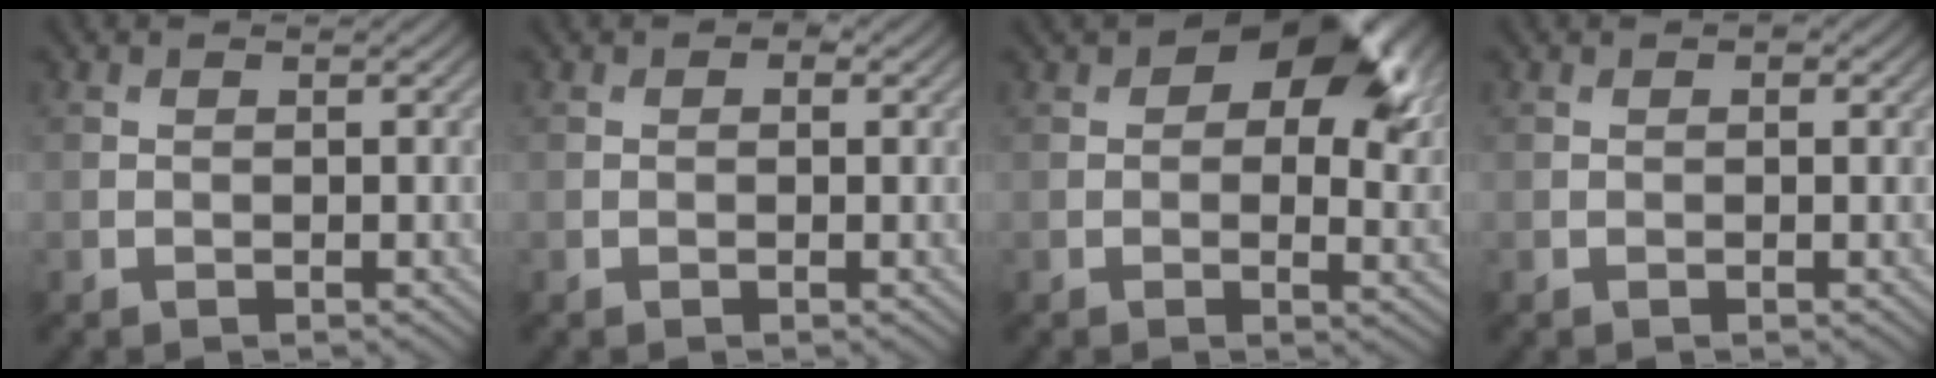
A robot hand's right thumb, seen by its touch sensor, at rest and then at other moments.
{"total": 1.0, "force": [0.4, 0.7, 0.6], "torque": [-0.007, -0.003, -0.001]}
{"total": 12.2, "force": [5.5, 6.5, 8.7], "torque": [-0.126, 0.000, 0.086]}
{"total": 0.7, "force": [0.3, 0.4, 0.5], "torque": [-0.004, -0.002, 0.002]}